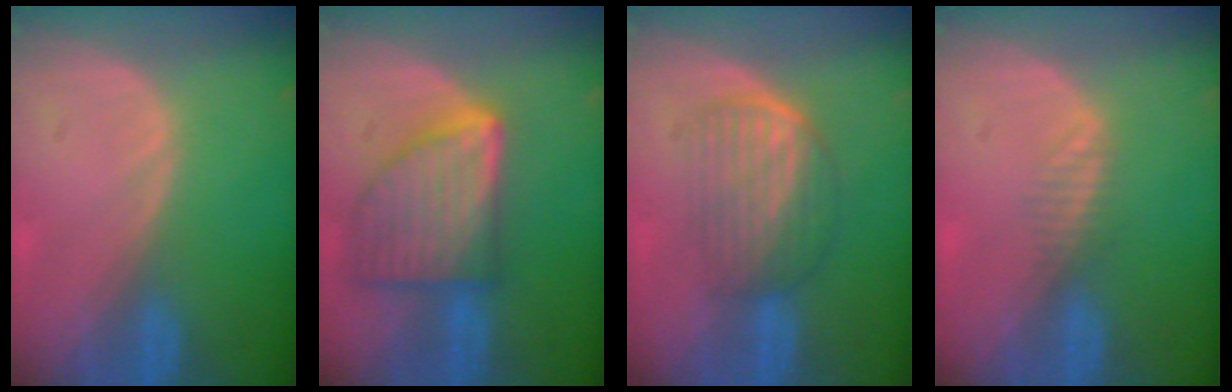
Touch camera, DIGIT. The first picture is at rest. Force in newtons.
{"total": 9.3, "press": 9.3, "slide": 0.5}
{"total": 6.9, "press": 6.0, "slide": 3.5}
{"total": 1.7, "press": 1.4, "slide": 1.0}